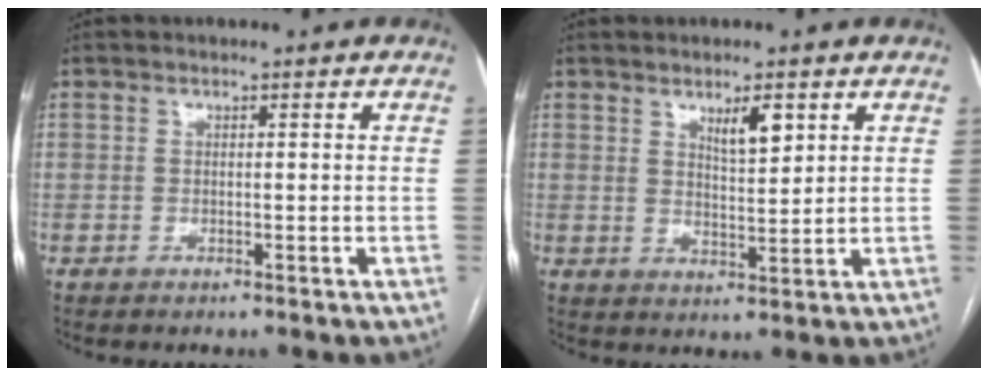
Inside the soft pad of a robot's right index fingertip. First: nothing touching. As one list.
[{"total": 4.3, "force": [2.4, 1.0, 3.3], "torque": [-0.059, -0.004, 0.045]}]